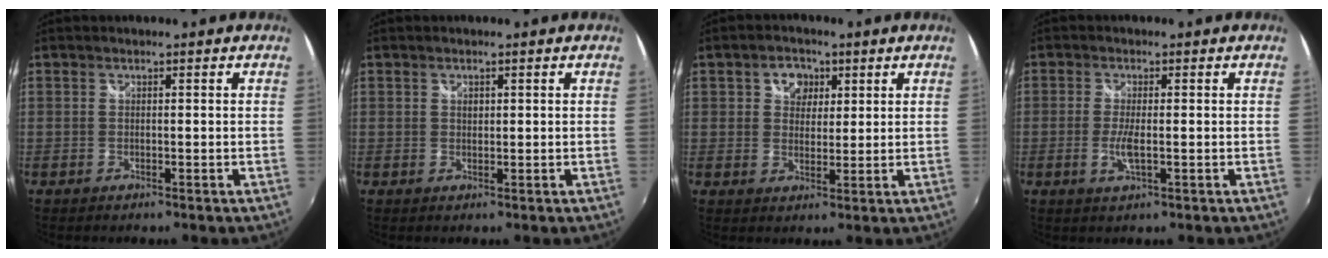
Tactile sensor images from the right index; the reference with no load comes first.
{"total": 1.0, "force": [0.4, 0.7, 0.5], "torque": [-0.007, 0.003, 0.007]}
{"total": 5.0, "force": [1.9, 4.1, 2.1], "torque": [-0.025, 0.013, 0.032]}
{"total": 3.6, "force": [-0.7, 0.6, 3.4], "torque": [-0.072, -0.007, -0.015]}